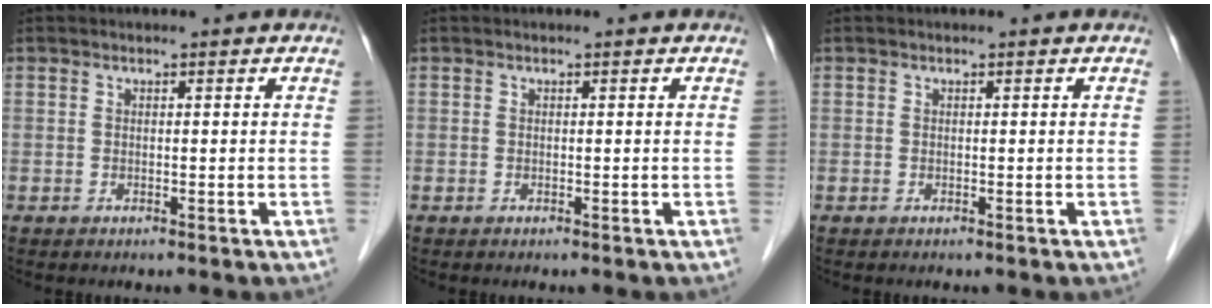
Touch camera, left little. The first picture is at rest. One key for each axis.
{"total": 0.0}
{"total": 0.0}